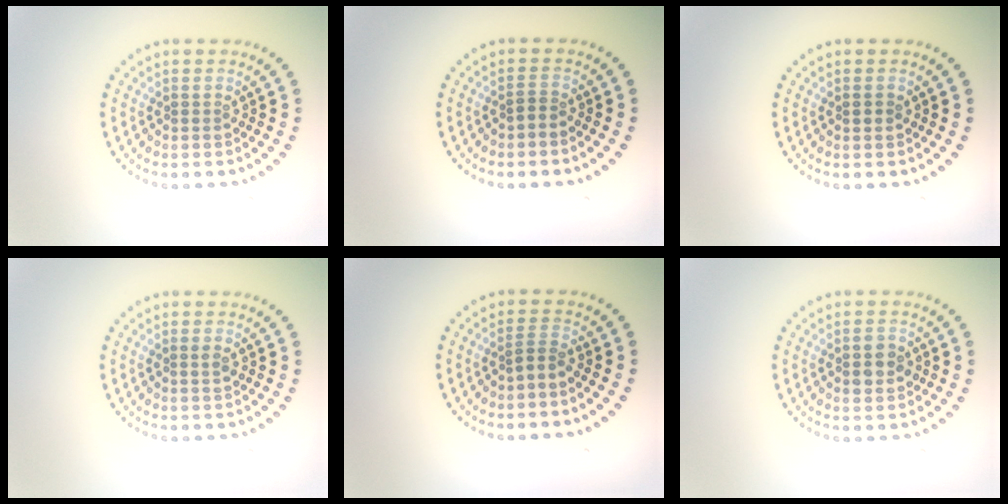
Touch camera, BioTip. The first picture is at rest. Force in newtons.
{"total": 0.8, "press": 0.5, "slide": 0.7}
{"total": 0.8, "press": 0.7, "slide": 0.4}
{"total": 0.9, "press": 0.9, "slide": 0.1}
{"total": 1.4, "press": 0.9, "slide": 1.1}
{"total": 2.6, "press": 2.6, "slide": 0.1}